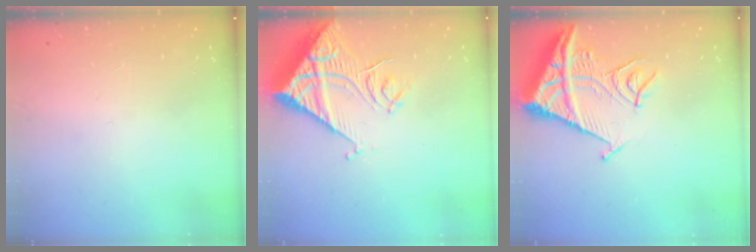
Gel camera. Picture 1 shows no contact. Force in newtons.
{"total": 13.2, "press": 13.1, "slide": 1.7}
{"total": 14.1, "press": 14.0, "slide": 1.6}